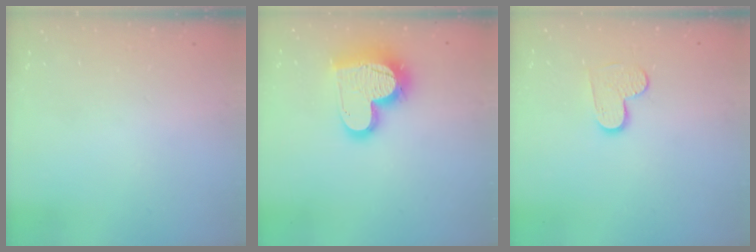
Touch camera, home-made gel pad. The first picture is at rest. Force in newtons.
{"total": 17.7, "press": 17.6, "slide": 1.5}
{"total": 6.3, "press": 6.3, "slide": 0.1}